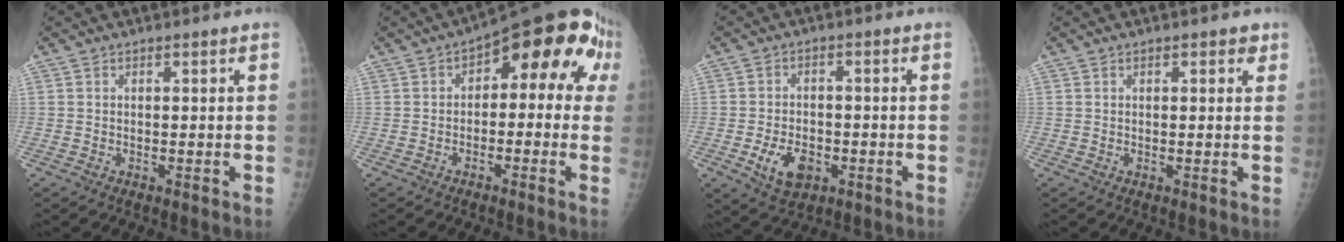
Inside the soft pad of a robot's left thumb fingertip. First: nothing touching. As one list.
[{"total": 13.6, "force": [2.7, 6.9, 11.4], "torque": [-0.100, 0.042, 0.021]}, {"total": 7.2, "force": [-2.6, 4.7, 4.8], "torque": [-0.073, 0.007, -0.038]}, {"total": 1.4, "force": [0.9, 0.7, 0.9], "torque": [0.000, -0.001, 0.006]}]